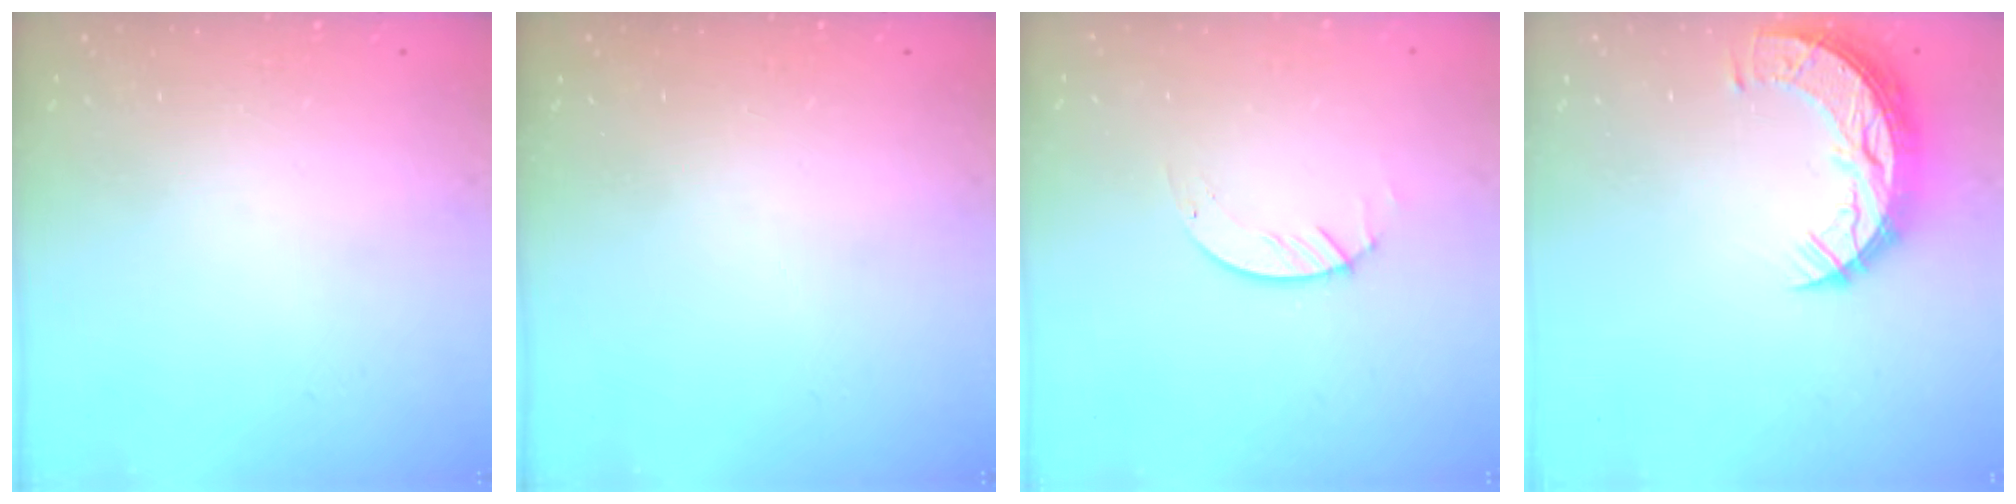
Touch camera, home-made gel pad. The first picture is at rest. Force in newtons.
{"total": 0.0}
{"total": 1.3, "press": 1.3, "slide": 0.2}
{"total": 10.7, "press": 10.7, "slide": 0.8}